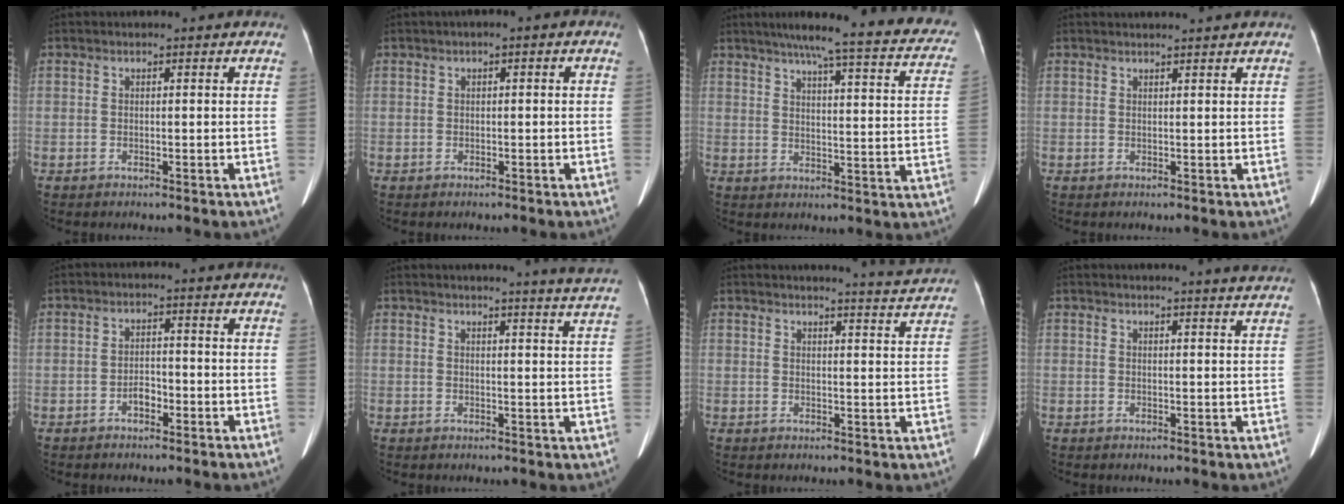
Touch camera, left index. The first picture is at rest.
{"total": 1.1, "force": [0.1, 0.4, 1.0], "torque": [-0.010, 0.007, -0.002]}
{"total": 24.3, "force": [20.3, 2.7, 13.0], "torque": [-0.174, -0.019, 0.233]}
{"total": 3.7, "force": [3.5, -0.5, 1.1], "torque": [-0.013, 0.017, 0.044]}
{"total": 2.3, "force": [-1.4, 1.2, 1.4], "torque": [-0.023, 0.004, -0.025]}
{"total": 9.3, "force": [8.8, -1.7, 2.4], "torque": [-0.028, -0.049, 0.081]}
{"total": 6.1, "force": [5.9, -1.3, 0.4], "torque": [-0.019, -0.021, 0.064]}
{"total": 6.7, "force": [6.3, -0.8, 2.1], "torque": [-0.025, -0.005, 0.052]}